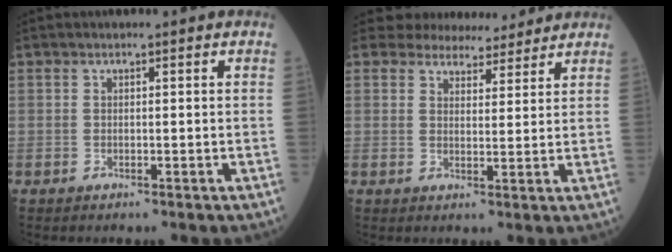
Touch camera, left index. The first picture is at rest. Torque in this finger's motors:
{"motor_torque": [0.77, -0.80, 0.14, 0.00]}